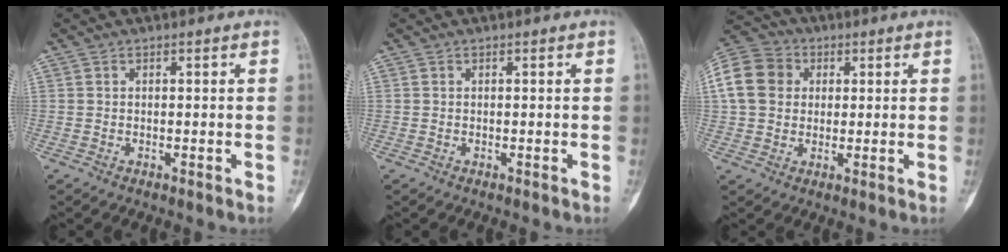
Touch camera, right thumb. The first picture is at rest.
{"total": 0.0}
{"total": 12.8, "force": [2.6, 10.7, 6.6], "torque": [-0.124, 0.023, 0.039]}